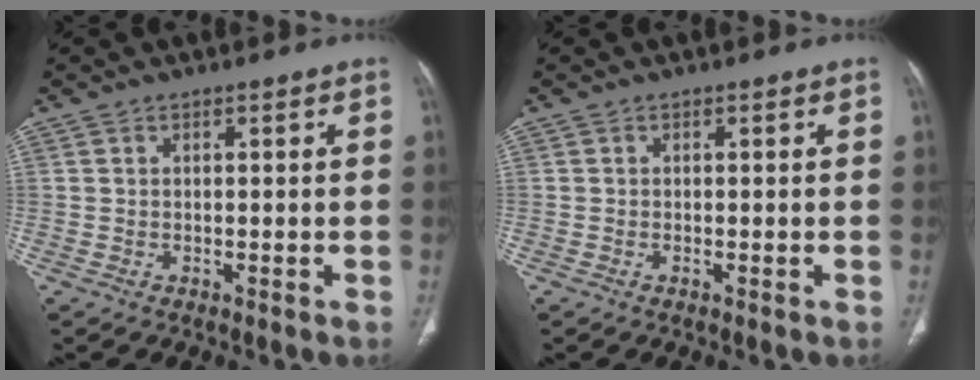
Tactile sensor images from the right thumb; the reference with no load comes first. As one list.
[{"total": 0.0}]